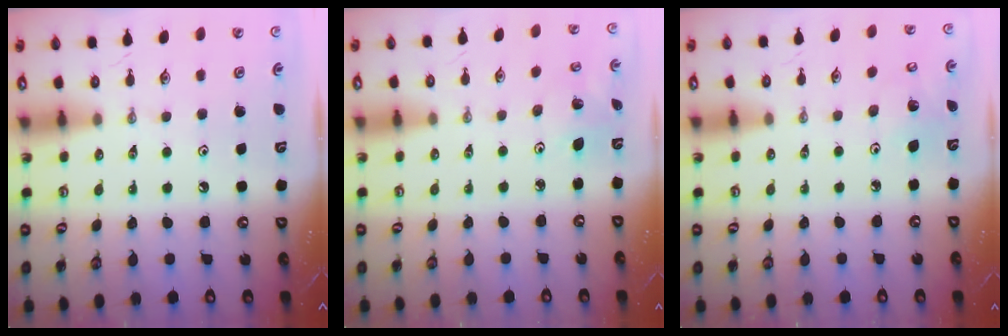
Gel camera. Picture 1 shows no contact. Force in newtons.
{"total": 2.7, "press": 2.7, "slide": 0.1}
{"total": 5.2, "press": 5.2, "slide": 0.2}